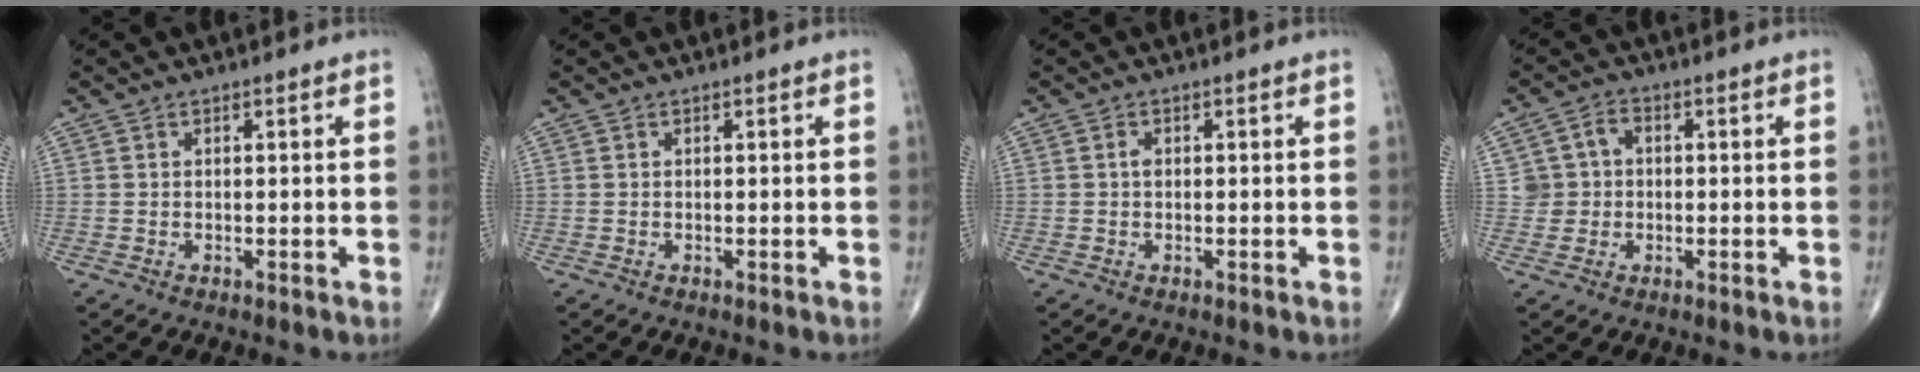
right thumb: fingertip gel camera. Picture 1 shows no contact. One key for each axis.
{"total": 0.0}
{"total": 0.9, "fx": 0.1, "fy": 0.5, "fz": 0.7, "tx": -0.010, "ty": 0.002, "tz": -0.001}
{"total": 4.3, "fx": 0.2, "fy": 4.1, "fz": 1.3, "tx": -0.003, "ty": 0.012, "tz": -0.002}